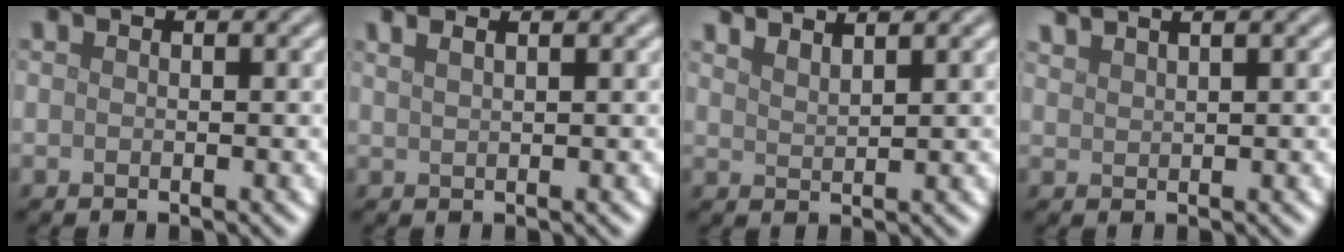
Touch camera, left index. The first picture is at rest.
{"total": 2.6, "force": [1.7, 1.1, 1.6], "torque": [-0.007, 0.006, 0.001]}
{"total": 3.2, "force": [2.8, 0.8, 1.3], "torque": [0.000, 0.010, 0.028]}
{"total": 3.1, "force": [2.5, 0.9, 1.7], "torque": [-0.007, 0.016, 0.019]}